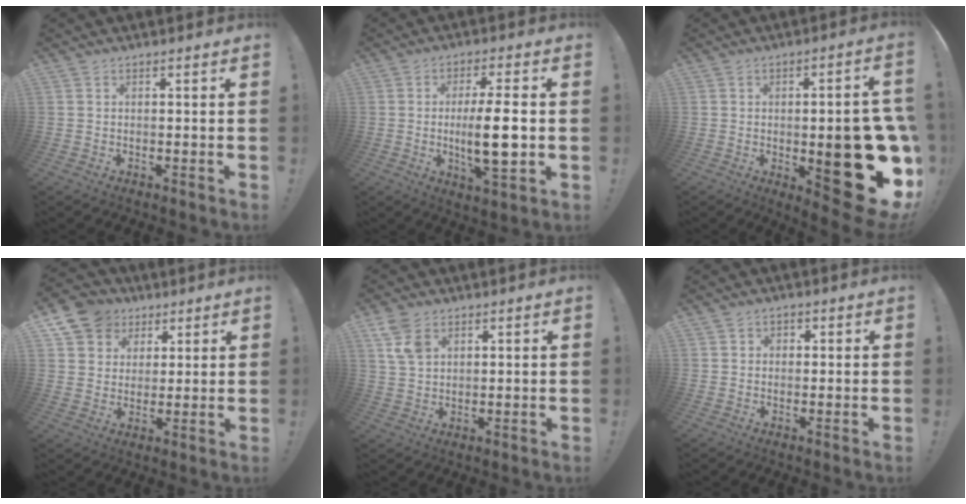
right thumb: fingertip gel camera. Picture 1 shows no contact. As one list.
[{"total": 12.4, "force": [-1.1, 2.5, 12.1], "torque": [-0.207, -0.007, -0.026]}, {"total": 23.4, "force": [-3.8, 8.4, 21.5], "torque": [-0.258, 0.003, -0.033]}, {"total": 10.3, "force": [5.4, 8.4, 2.6], "torque": [-0.040, -0.029, 0.108]}, {"total": 7.2, "force": [3.6, 4.7, 4.2], "torque": [-0.084, -0.006, 0.071]}, {"total": 1.4, "force": [0.0, 1.3, 0.5], "torque": [-0.008, 0.002, 0.000]}]